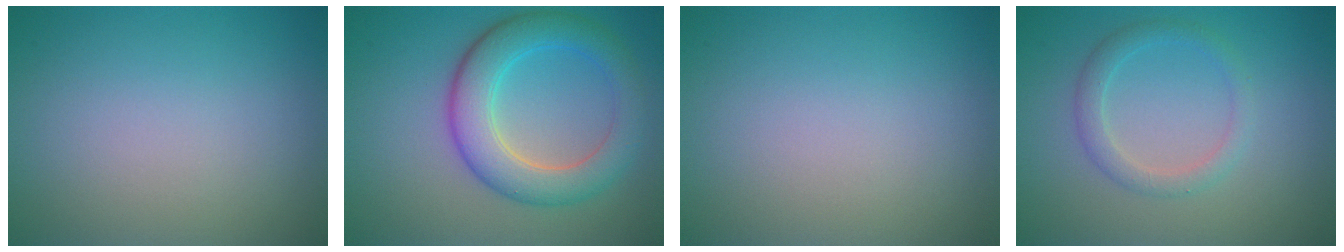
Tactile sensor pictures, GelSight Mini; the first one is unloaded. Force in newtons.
{"total": 6.2, "press": 6.2, "slide": 0.1}
{"total": 0.0}
{"total": 2.1, "press": 2.1, "slide": 0.1}